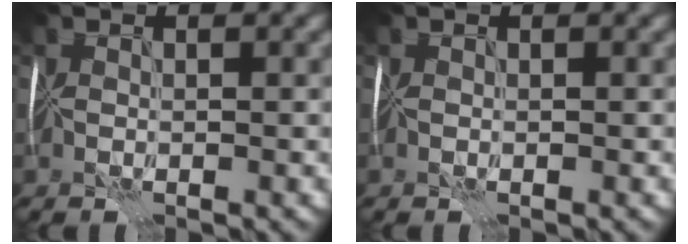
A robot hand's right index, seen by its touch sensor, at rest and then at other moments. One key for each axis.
{"total": 0.0}